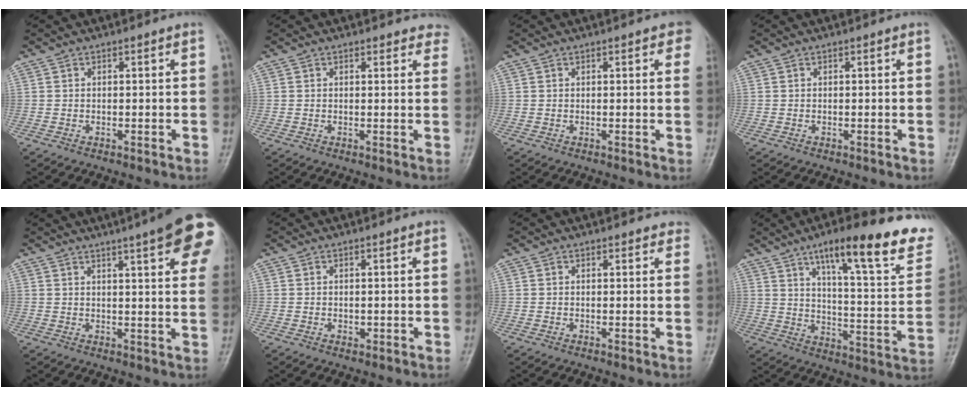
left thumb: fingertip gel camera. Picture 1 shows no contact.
{"total": 4.3, "force": [3.9, 1.7, 0.5], "torque": [0.031, -0.015, 0.022]}
{"total": 4.8, "force": [2.4, 1.6, 3.8], "torque": [-0.024, 0.002, 0.021]}
{"total": 0.0}
{"total": 18.1, "force": [10.2, 3.6, 14.5], "torque": [-0.182, -0.012, 0.113]}
{"total": 1.0, "force": [0.0, 0.7, 0.7], "torque": [-0.006, 0.000, 0.002]}
{"total": 2.3, "force": [2.0, 1.0, 0.5], "torque": [0.015, -0.005, 0.010]}
{"total": 24.3, "force": [15.9, 5.3, 17.6], "torque": [-0.215, -0.057, 0.226]}